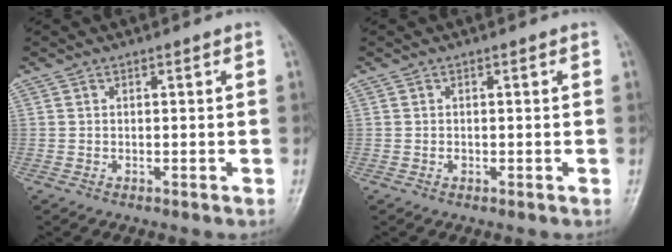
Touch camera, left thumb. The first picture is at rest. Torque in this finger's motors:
{"motor_torque": [-0.01, 0.39, 0.23, 0.01, 0.00]}